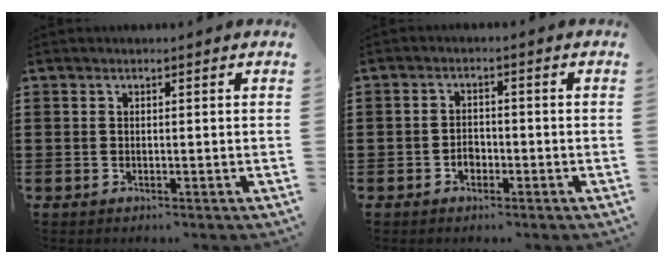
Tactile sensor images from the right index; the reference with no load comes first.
{"total": 2.0, "force": [-1.0, 1.4, 0.9], "torque": [-0.020, 0.000, -0.022]}